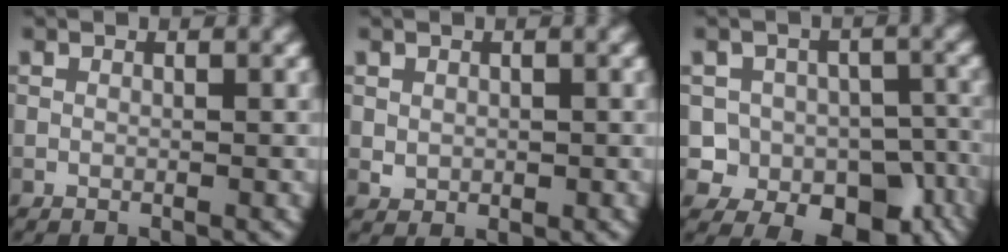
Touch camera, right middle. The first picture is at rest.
{"total": 1.1, "force": [0.2, 1.0, 0.5], "torque": [-0.008, -0.004, 0.006]}
{"total": 10.4, "force": [-5.1, 8.4, 3.6], "torque": [-0.035, -0.003, -0.089]}